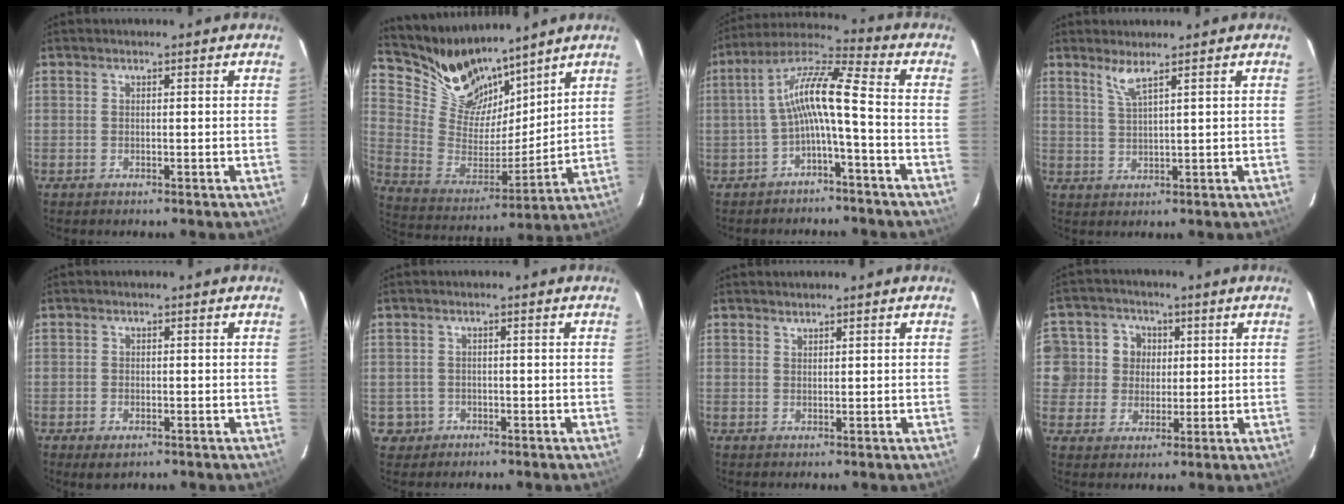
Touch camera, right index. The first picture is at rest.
{"total": 15.5, "force": [12.9, 7.2, 4.6], "torque": [-0.124, -0.007, 0.254]}
{"total": 9.6, "force": [-2.3, 0.8, 9.3], "torque": [-0.200, 0.025, -0.046]}
{"total": 3.1, "force": [2.2, -0.4, 2.1], "torque": [-0.046, -0.005, 0.045]}
{"total": 2.5, "force": [-1.4, 1.5, 1.5], "torque": [-0.030, -0.007, -0.022]}
{"total": 3.1, "force": [-1.0, 3.0, 0.1], "torque": [-0.009, 0.012, -0.010]}
{"total": 0.7, "force": [0.7, 0.2, 0.0], "torque": [-0.001, 0.002, 0.015]}
{"total": 8.4, "force": [1.3, 8.1, 1.6], "torque": [-0.042, 0.022, 0.018]}